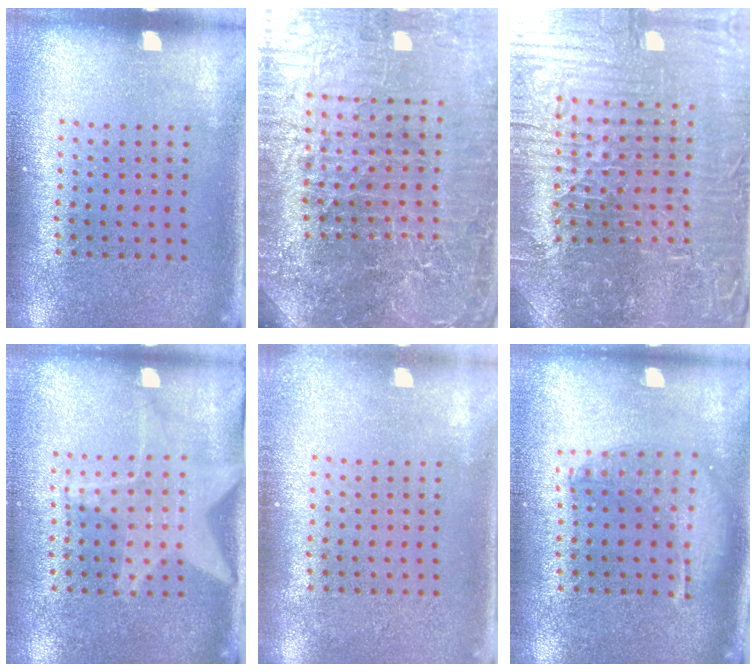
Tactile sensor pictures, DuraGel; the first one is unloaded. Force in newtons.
{"total": 7.5, "press": 6.5, "slide": 3.6}
{"total": 6.3, "press": 5.9, "slide": 2.3}
{"total": 1.8, "press": 1.5, "slide": 1.0}
{"total": 0.8, "press": 0.8, "slide": 0.1}
{"total": 1.5, "press": 1.4, "slide": 0.7}